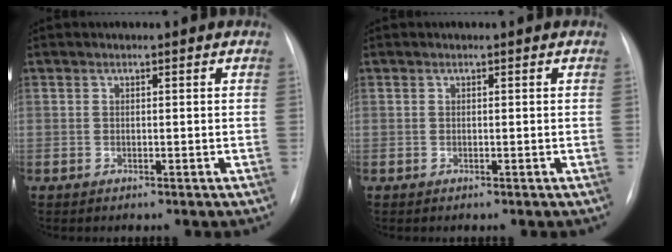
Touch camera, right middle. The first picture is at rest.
{"total": 0.0}